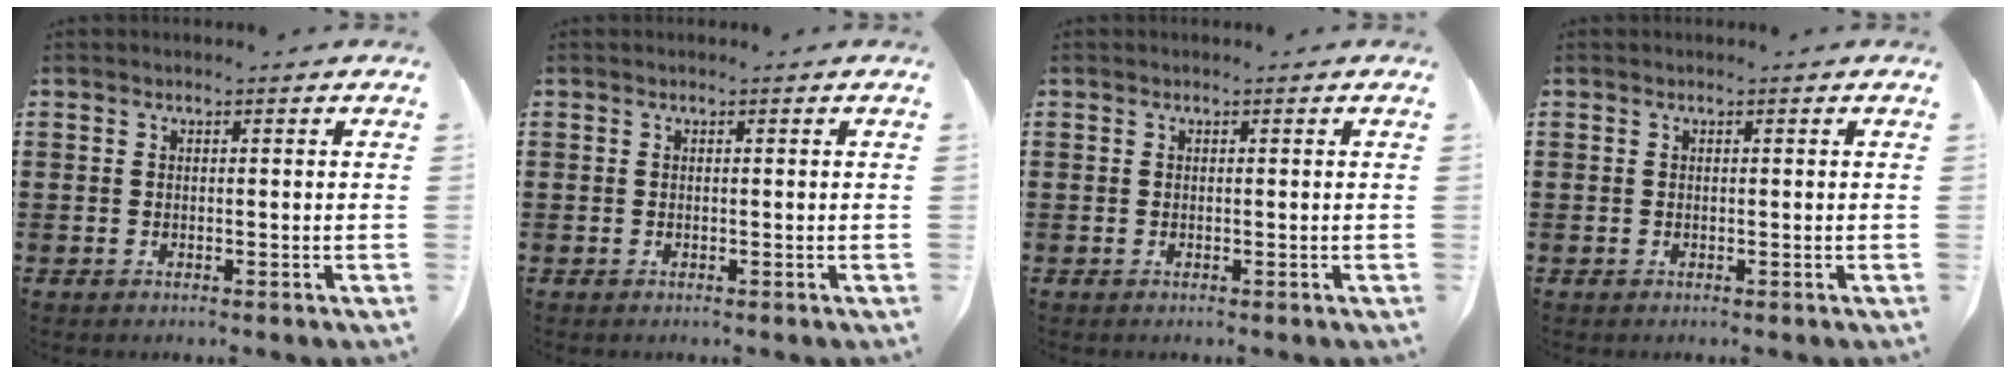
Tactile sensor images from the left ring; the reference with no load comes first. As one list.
[{"total": 0.0}, {"total": 0.0}, {"total": 0.0}]